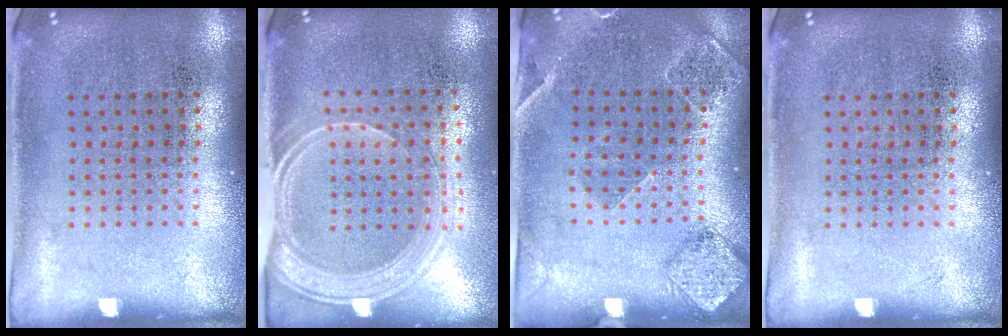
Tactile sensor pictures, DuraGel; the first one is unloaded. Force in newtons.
{"total": 1.9, "press": 1.7, "slide": 0.9}
{"total": 1.6, "press": 1.6, "slide": 0.3}
{"total": 0.0}